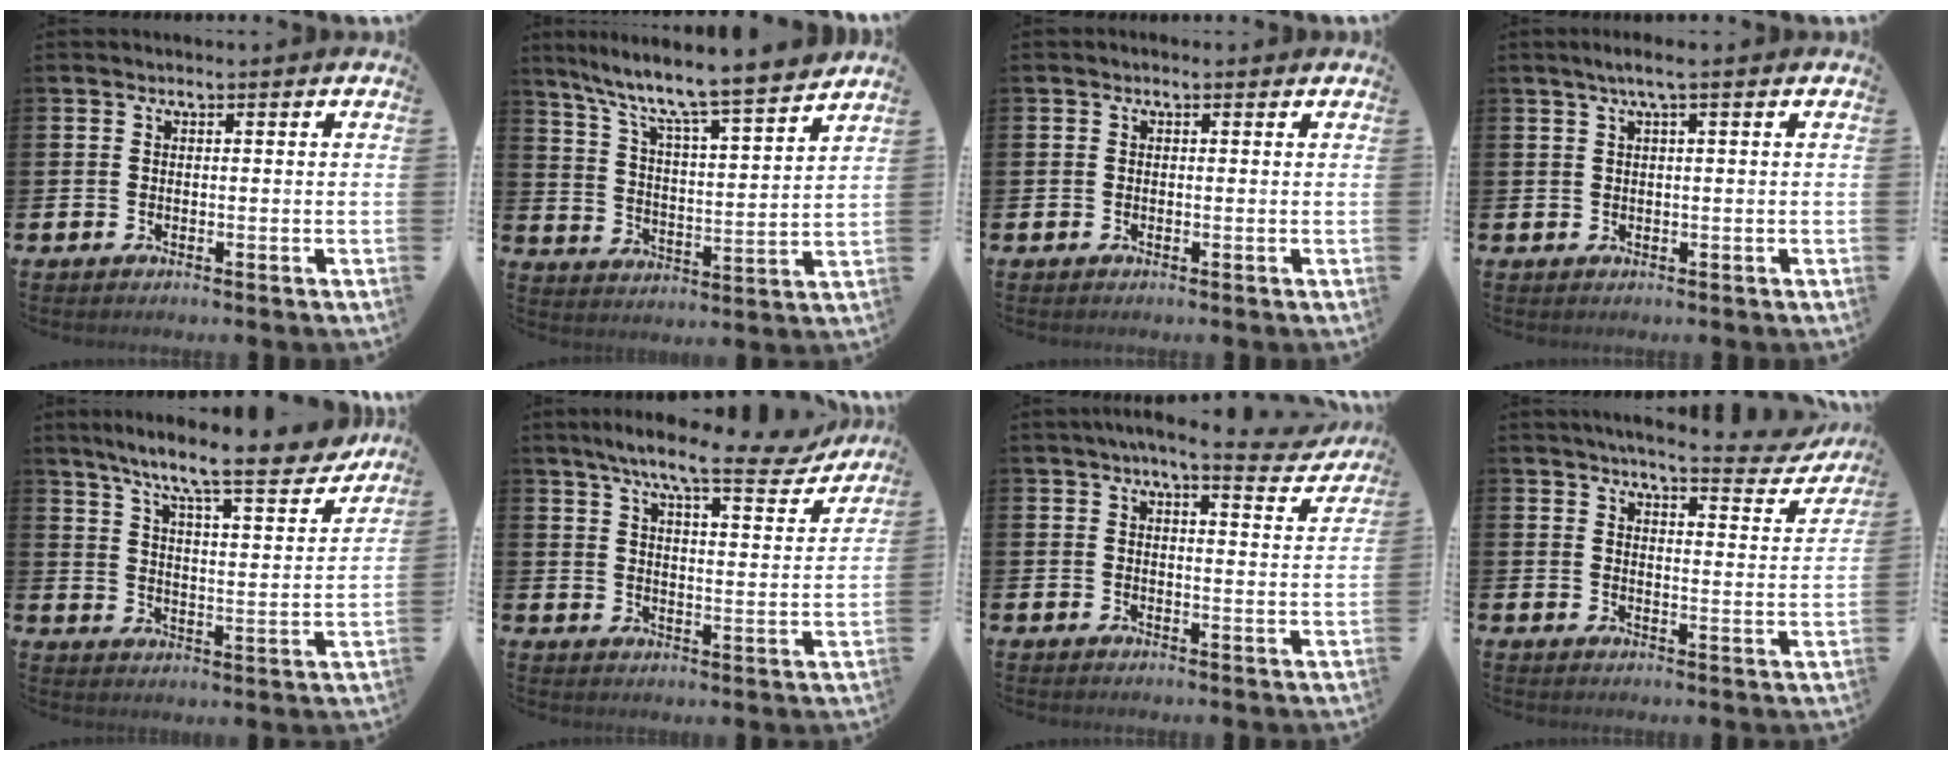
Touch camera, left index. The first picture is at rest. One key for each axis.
{"total": 9.1, "fx": 8.3, "fy": 0.1, "fz": 3.6, "tx": -0.102, "ty": -0.065, "tz": 0.137}
{"total": 0.0}
{"total": 2.2, "fx": 1.2, "fy": 0.0, "fz": 1.8, "tx": -0.040, "ty": 0.004, "tz": 0.022}
{"total": 9.7, "fx": 8.5, "fy": 0.5, "fz": 4.7, "tx": -0.105, "ty": -0.063, "tz": 0.137}
{"total": 9.2, "fx": 7.7, "fy": 1.1, "fz": 4.9, "tx": -0.096, "ty": -0.041, "tz": 0.128}
{"total": 5.1, "fx": 4.6, "fy": 0.4, "fz": 2.3, "tx": -0.040, "ty": -0.022, "tz": 0.075}
{"total": 5.1, "fx": 4.8, "fy": 0.3, "fz": 1.9, "tx": -0.036, "ty": -0.035, "tz": 0.075}